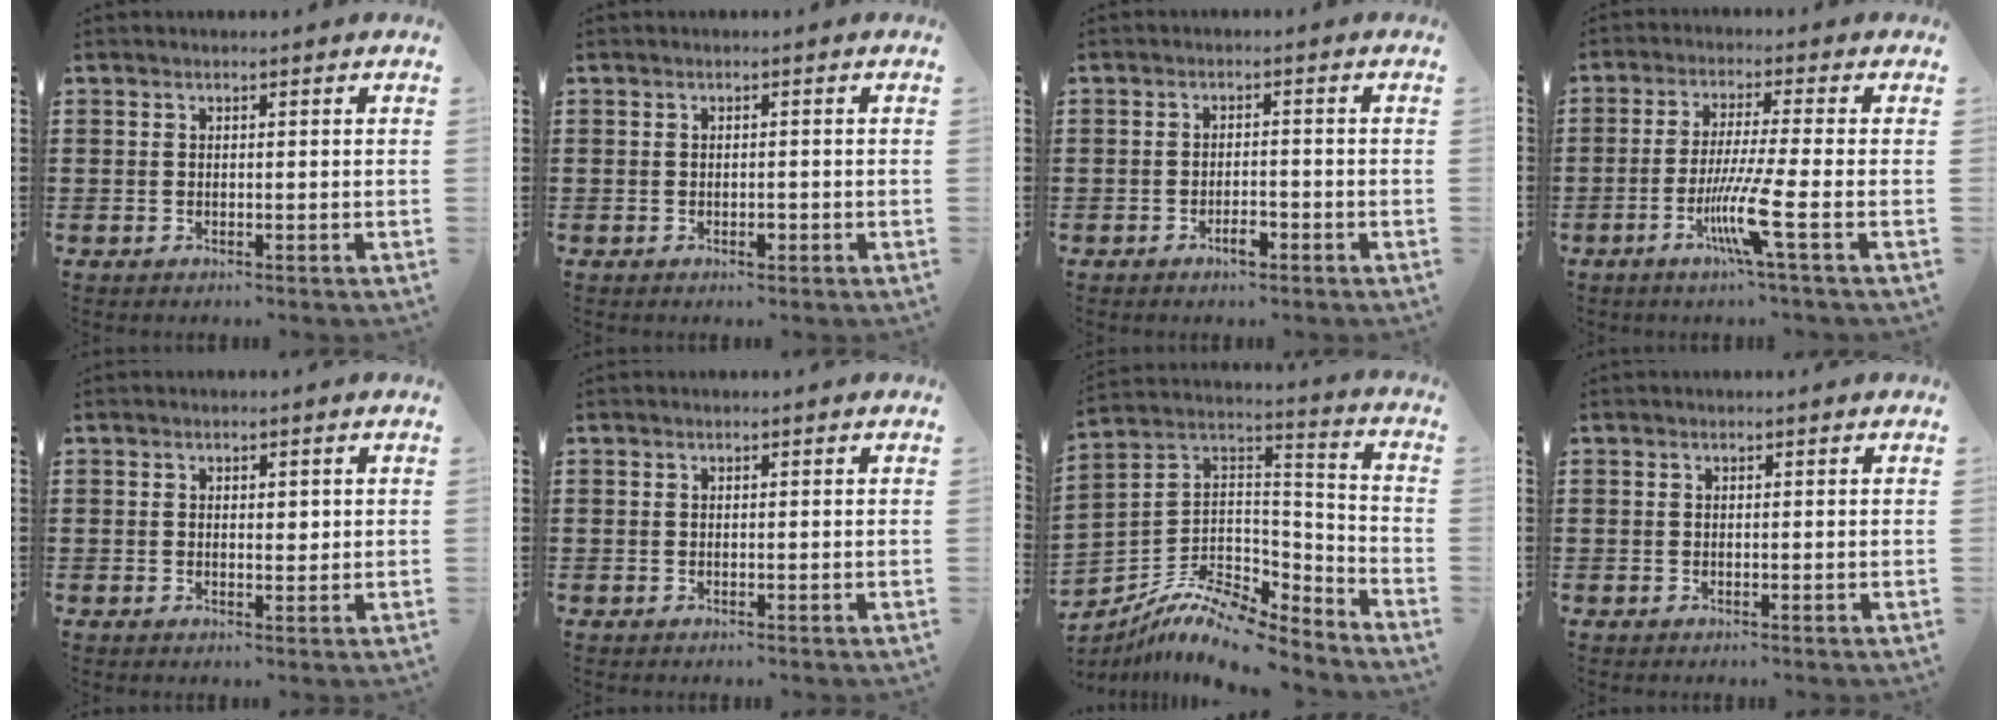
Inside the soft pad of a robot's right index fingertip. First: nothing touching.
{"total": 1.3, "force": [-0.5, 0.5, 1.1], "torque": [-0.021, -0.003, -0.009]}
{"total": 2.7, "force": [-1.6, 0.9, 1.9], "torque": [-0.034, 0.003, -0.030]}
{"total": 8.2, "force": [-3.1, -0.4, 7.6], "torque": [-0.154, -0.021, -0.061]}
{"total": 1.4, "force": [0.3, 0.7, 1.2], "torque": [-0.023, 0.007, 0.003]}
{"total": 0.0}
{"total": 10.5, "force": [-8.7, 3.5, 4.7], "torque": [-0.095, 0.016, -0.170]}
{"total": 0.0}